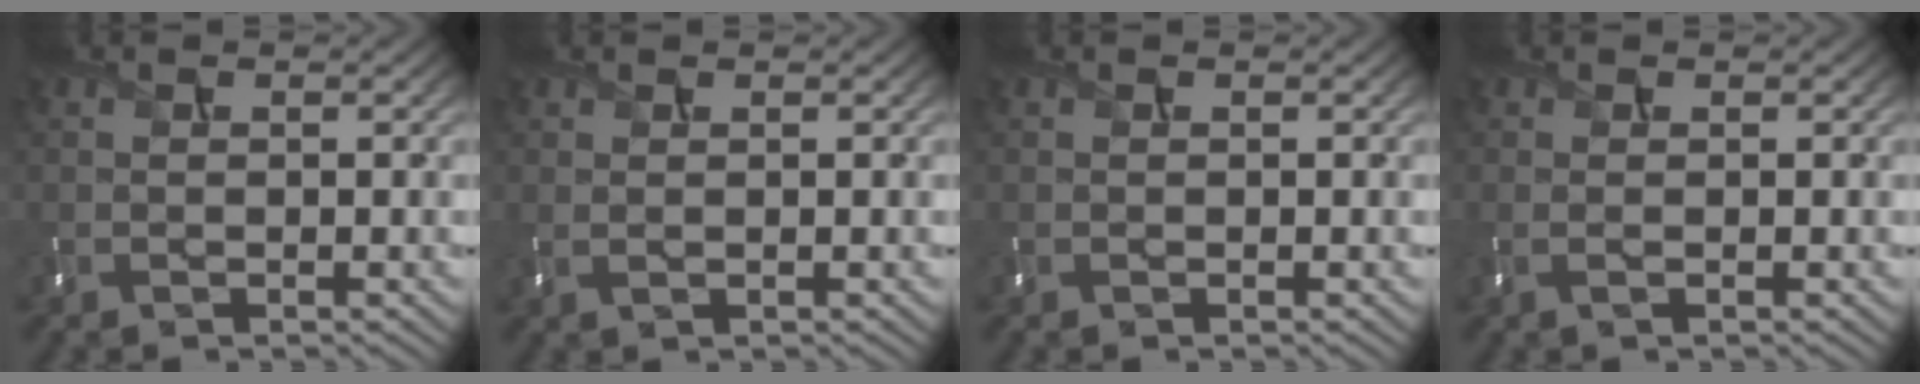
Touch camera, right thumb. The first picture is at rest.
{"total": 1.0, "force": [0.6, 0.2, 0.8], "torque": [-0.021, 0.003, 0.012]}
{"total": 0.0}
{"total": 0.9, "force": [0.1, 0.0, 0.9], "torque": [-0.021, 0.002, 0.001]}